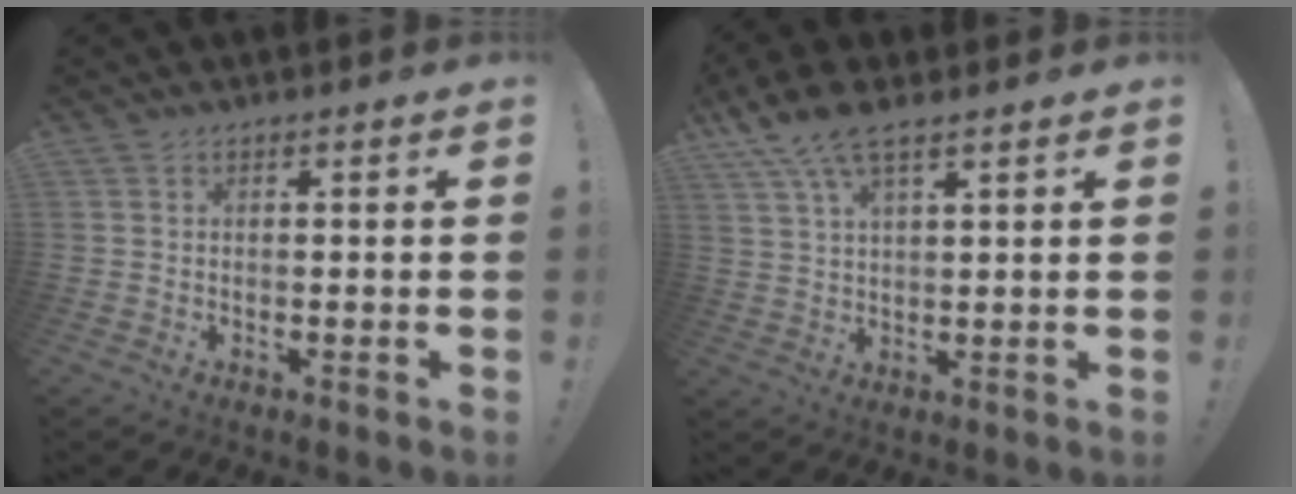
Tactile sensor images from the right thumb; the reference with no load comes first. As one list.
[{"total": 8.3, "force": [5.7, 2.7, 5.5], "torque": [-0.113, -0.015, 0.110]}]